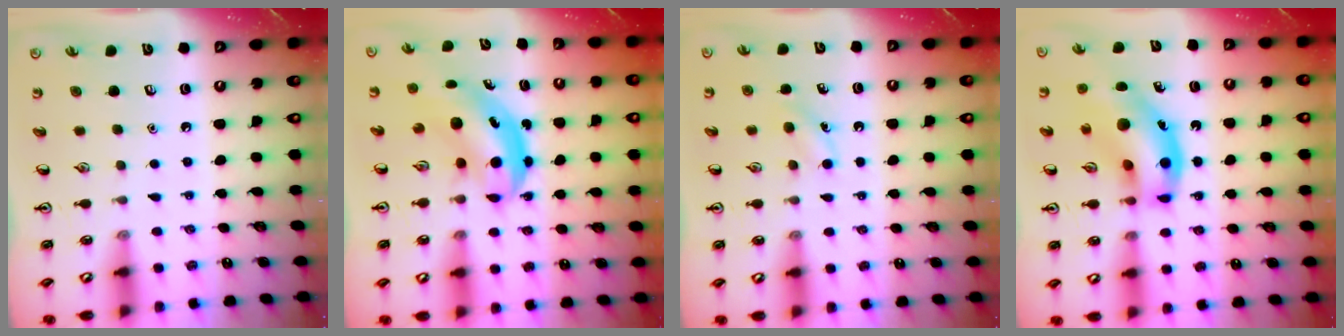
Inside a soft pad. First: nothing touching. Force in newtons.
{"total": 5.5, "press": 5.4, "slide": 1.2}
{"total": 3.8, "press": 3.6, "slide": 1.2}
{"total": 15.9, "press": 15.6, "slide": 3.2}